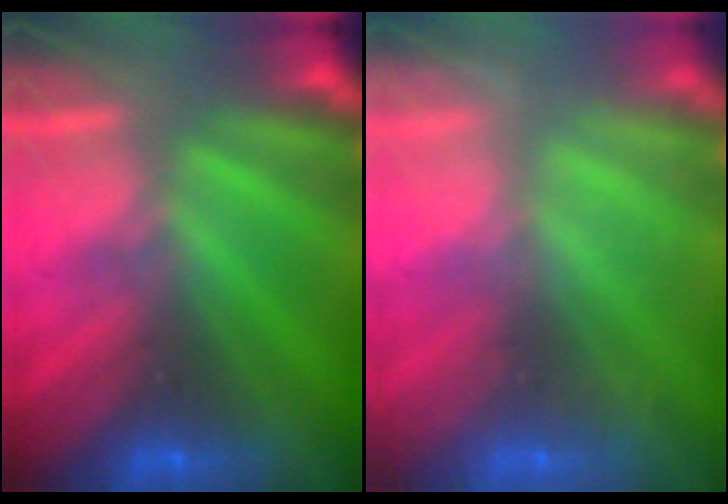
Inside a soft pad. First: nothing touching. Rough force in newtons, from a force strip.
{"total": 2.4}